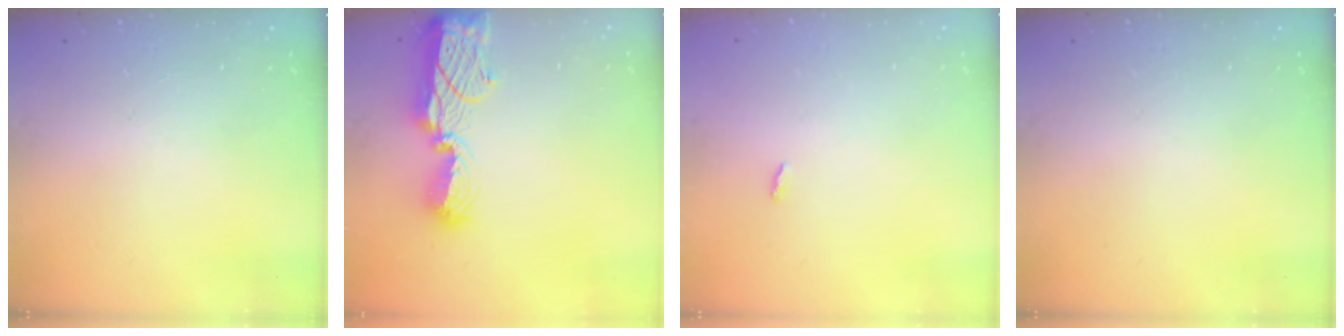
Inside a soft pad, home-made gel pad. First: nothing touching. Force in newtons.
{"total": 14.1, "press": 14.1, "slide": 0.7}
{"total": 1.9, "press": 1.9, "slide": 0.2}
{"total": 0.0}